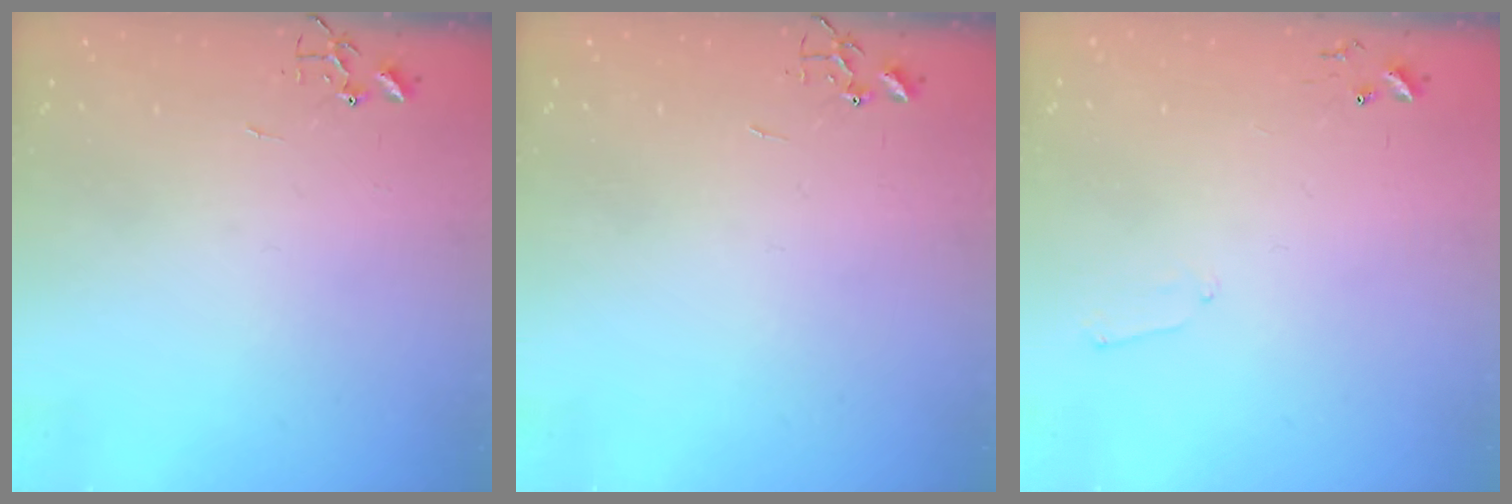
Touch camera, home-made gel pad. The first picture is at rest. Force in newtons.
{"total": 0.0}
{"total": 5.1, "press": 5.0, "slide": 0.6}